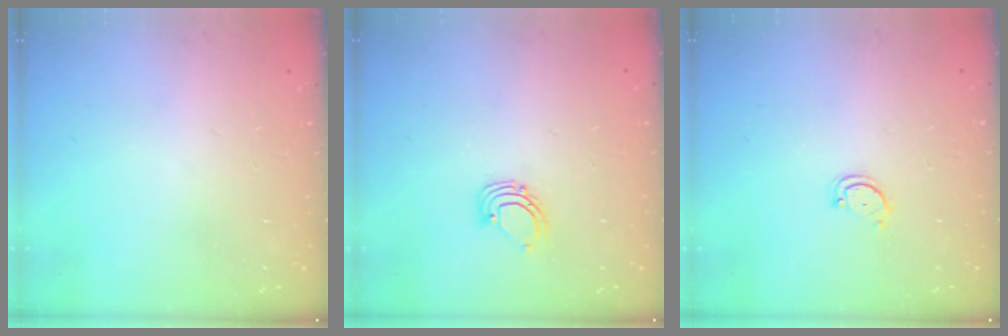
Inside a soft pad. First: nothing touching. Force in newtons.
{"total": 2.6, "press": 2.6, "slide": 0.2}
{"total": 2.8, "press": 2.8, "slide": 0.3}